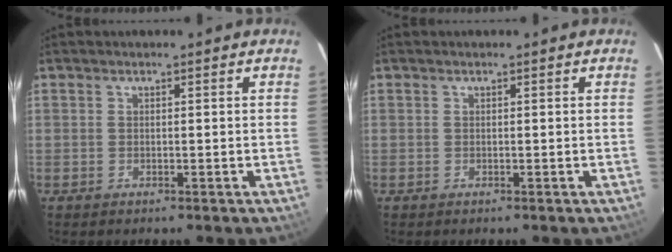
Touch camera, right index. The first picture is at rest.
{"total": 0.0}